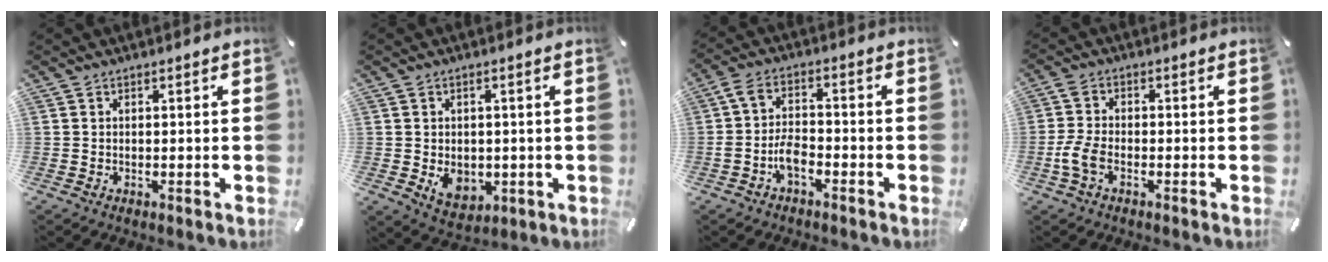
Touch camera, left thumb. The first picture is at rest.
{"total": 6.2, "force": [-0.7, 5.1, 3.3], "torque": [-0.040, -0.005, -0.012]}
{"total": 6.3, "force": [-2.9, 3.1, 4.6], "torque": [-0.095, 0.014, -0.055]}
{"total": 4.9, "force": [-1.9, 2.7, 3.6], "torque": [-0.084, 0.002, -0.039]}